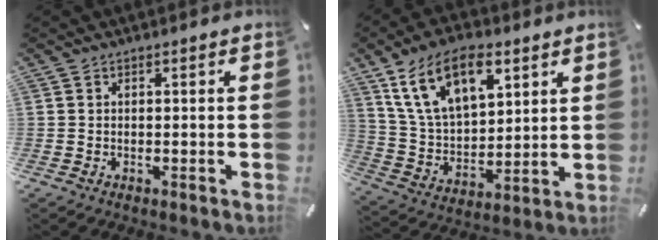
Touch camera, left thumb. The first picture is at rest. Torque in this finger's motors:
{"motor_torque": [2.51, 2.50, 1.44, -1.33, 0.55]}